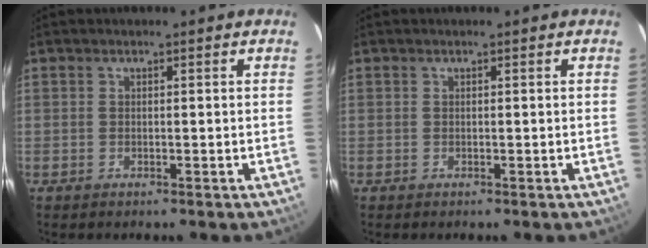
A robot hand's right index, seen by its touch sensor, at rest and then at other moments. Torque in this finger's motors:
{"motor_torque": [0.00, 0.00, 0.00, 0.00]}